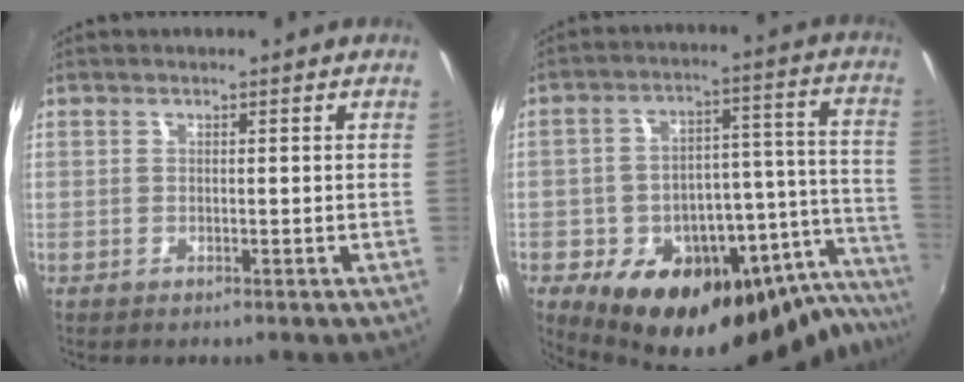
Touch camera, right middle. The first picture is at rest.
{"total": 28.3, "force": [-19.7, 13.2, 15.5], "torque": [-0.224, 0.021, -0.260]}